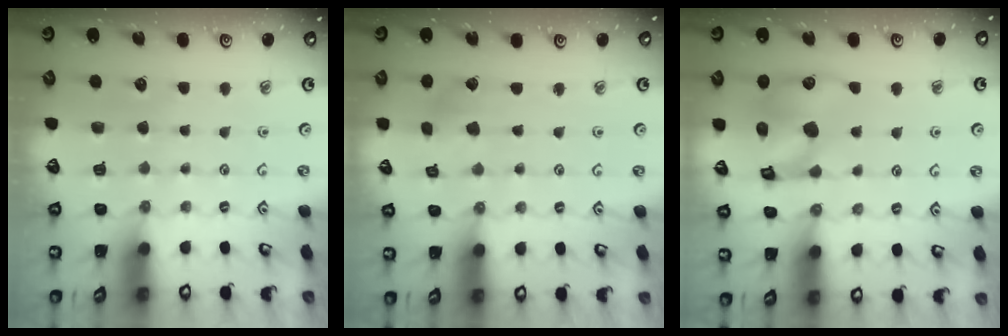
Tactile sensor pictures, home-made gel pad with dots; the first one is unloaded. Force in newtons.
{"total": 2.5, "press": 2.5, "slide": 0.2}
{"total": 11.6, "press": 11.5, "slide": 1.7}